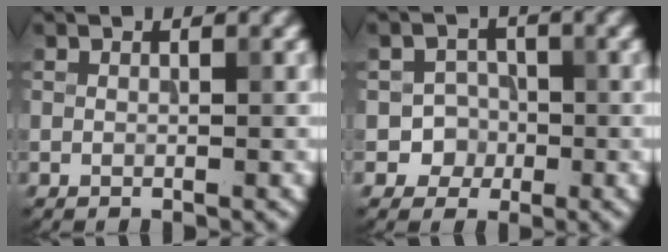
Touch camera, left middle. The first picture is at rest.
{"total": 2.7, "force": [-0.9, 2.5, 0.3], "torque": [0.015, 0.009, -0.022]}